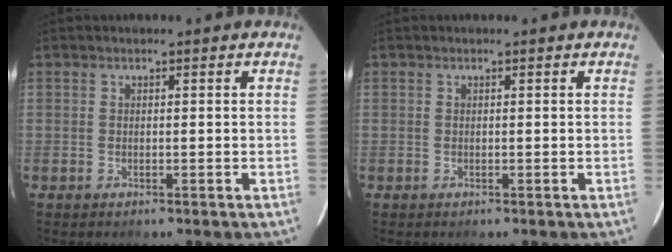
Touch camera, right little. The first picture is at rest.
{"total": 0.0}